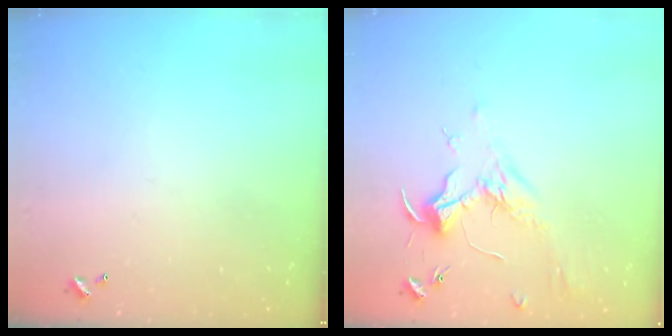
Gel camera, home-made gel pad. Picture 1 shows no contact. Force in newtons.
{"total": 1.8, "press": 1.6, "slide": 0.6}